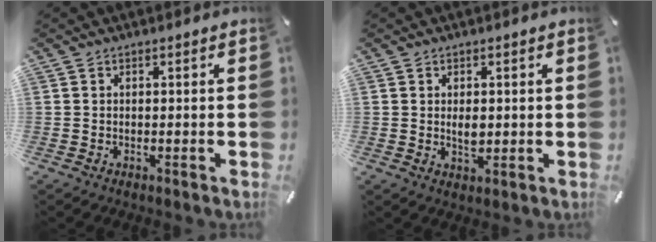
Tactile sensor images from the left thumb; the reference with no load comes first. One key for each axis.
{"total": 3.1, "fx": 0.3, "fy": 2.1, "fz": 2.3, "tx": -0.032, "ty": -0.004, "tz": 0.002}